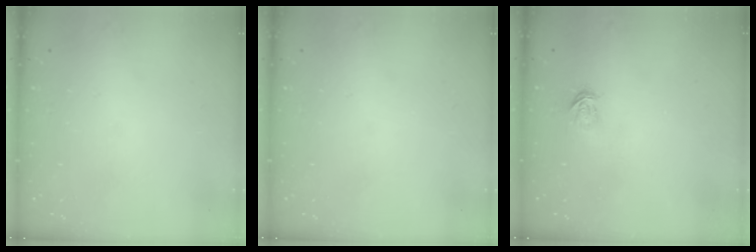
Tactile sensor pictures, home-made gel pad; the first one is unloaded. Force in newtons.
{"total": 0.0}
{"total": 2.8, "press": 2.7, "slide": 0.3}